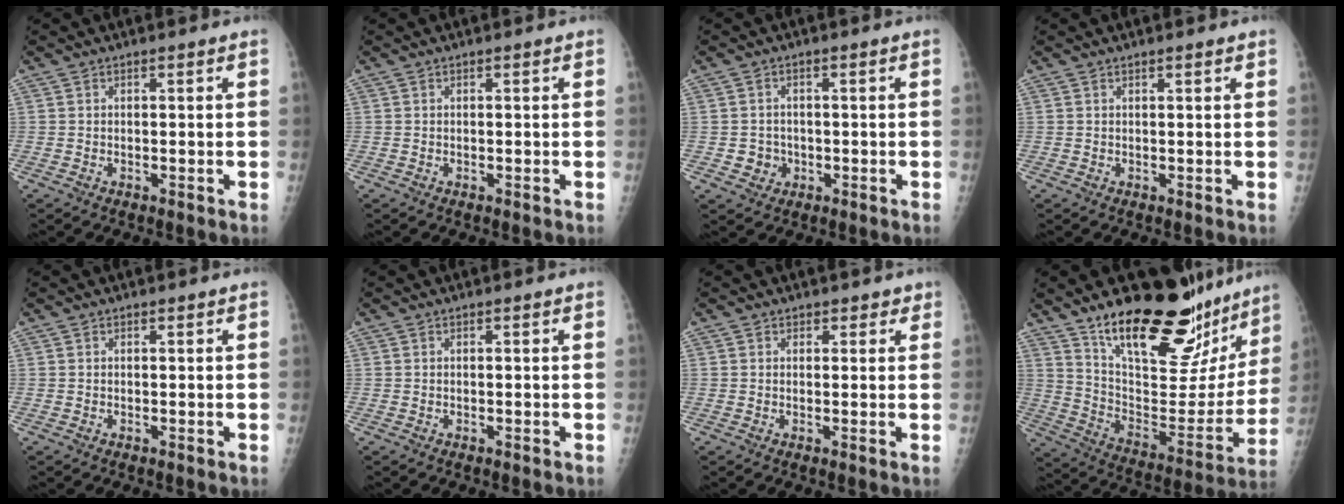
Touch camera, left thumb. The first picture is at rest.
{"total": 0.0}
{"total": 3.2, "force": [-0.7, 3.1, 0.8], "torque": [0.005, 0.007, -0.008]}
{"total": 0.9, "force": [0.7, 0.2, 0.5], "torque": [-0.006, -0.001, 0.010]}
{"total": 0.0}
{"total": 0.0}
{"total": 1.7, "force": [1.1, 1.3, 0.1], "torque": [0.024, -0.005, 0.007]}
{"total": 29.5, "force": [21.4, 11.2, 16.9], "torque": [-0.213, -0.099, 0.330]}